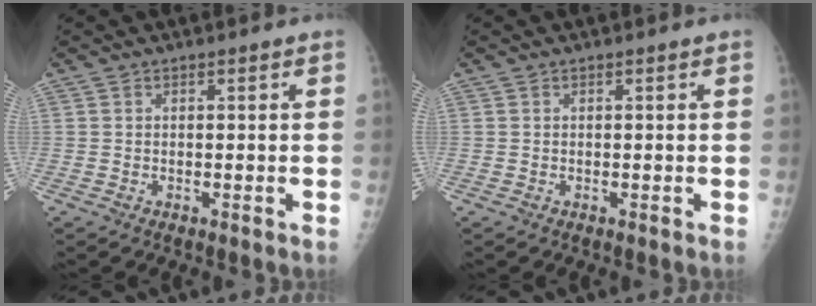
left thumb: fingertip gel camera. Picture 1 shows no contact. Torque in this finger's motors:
{"motor_torque": [0.06, 0.06, -0.12, -0.12, 0.00]}